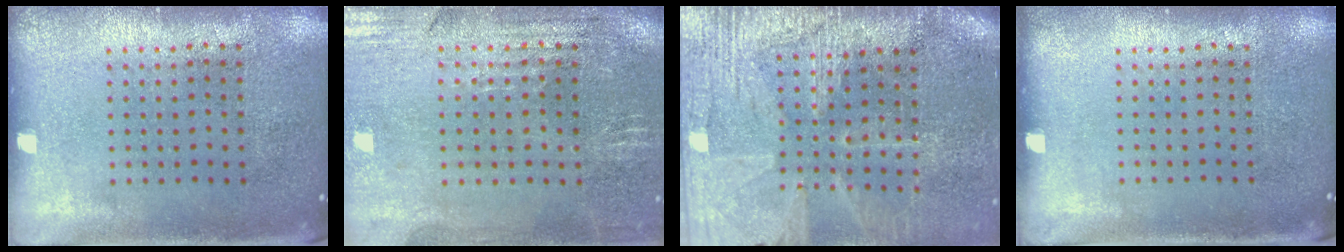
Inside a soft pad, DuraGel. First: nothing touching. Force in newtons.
{"total": 1.1, "press": 1.1, "slide": 0.3}
{"total": 3.4, "press": 3.2, "slide": 1.2}
{"total": 0.0}